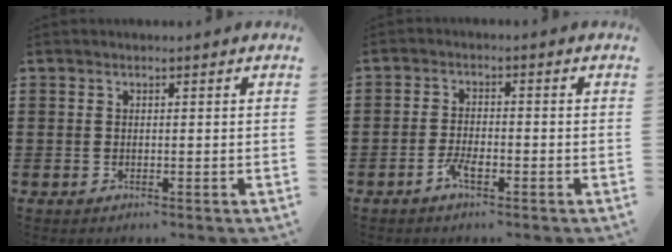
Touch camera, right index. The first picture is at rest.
{"total": 2.8, "force": [-1.7, 0.9, 2.0], "torque": [-0.048, 0.002, -0.037]}